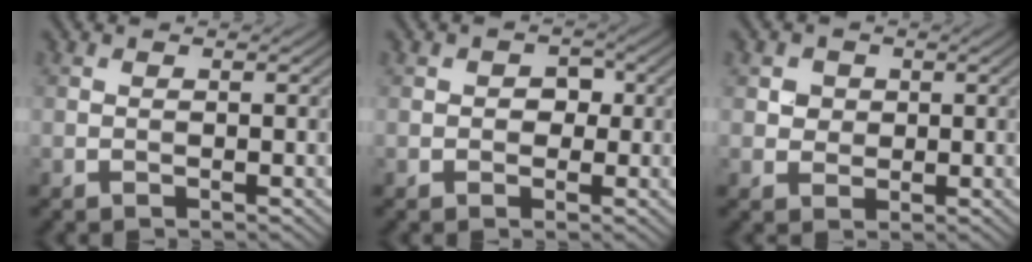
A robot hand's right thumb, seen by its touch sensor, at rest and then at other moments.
{"total": 2.2, "force": [0.0, 1.9, 1.1], "torque": [-0.020, 0.000, -0.004]}
{"total": 2.6, "force": [0.7, 2.4, 0.8], "torque": [-0.025, -0.008, 0.016]}